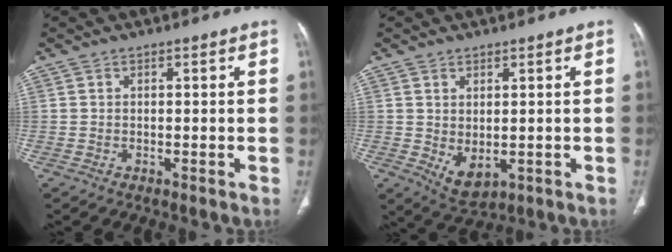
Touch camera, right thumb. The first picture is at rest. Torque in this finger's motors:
{"motor_torque": [-0.35, 0.04, -0.05, 0.07, 0.12]}